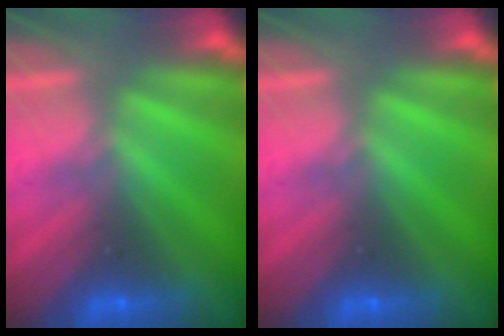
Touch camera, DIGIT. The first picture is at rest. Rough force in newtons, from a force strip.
{"total": 0.0}